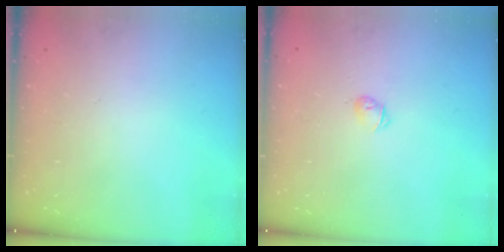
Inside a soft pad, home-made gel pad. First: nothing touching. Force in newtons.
{"total": 2.8, "press": 2.7, "slide": 0.6}